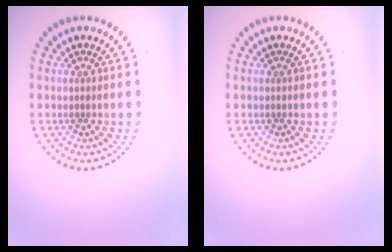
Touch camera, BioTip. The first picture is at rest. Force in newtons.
{"total": 0.0}